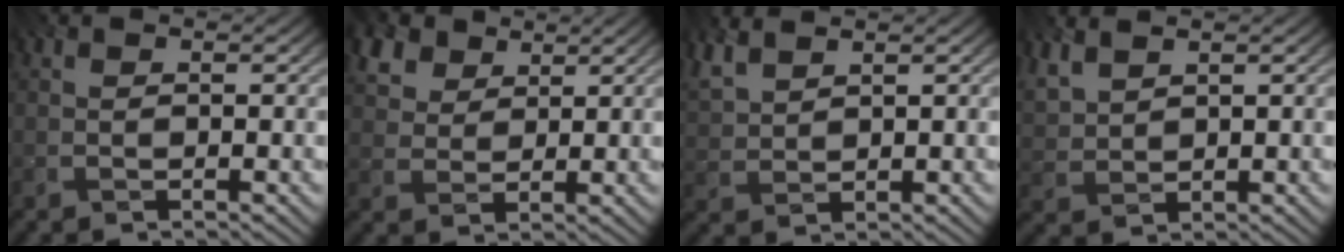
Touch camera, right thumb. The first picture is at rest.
{"total": 5.7, "force": [3.7, 3.5, 2.5], "torque": [-0.076, 0.007, 0.072]}
{"total": 4.2, "force": [3.3, 1.5, 2.2], "torque": [-0.064, 0.005, 0.065]}
{"total": 3.9, "force": [2.9, 1.7, 2.0], "torque": [-0.059, 0.002, 0.059]}